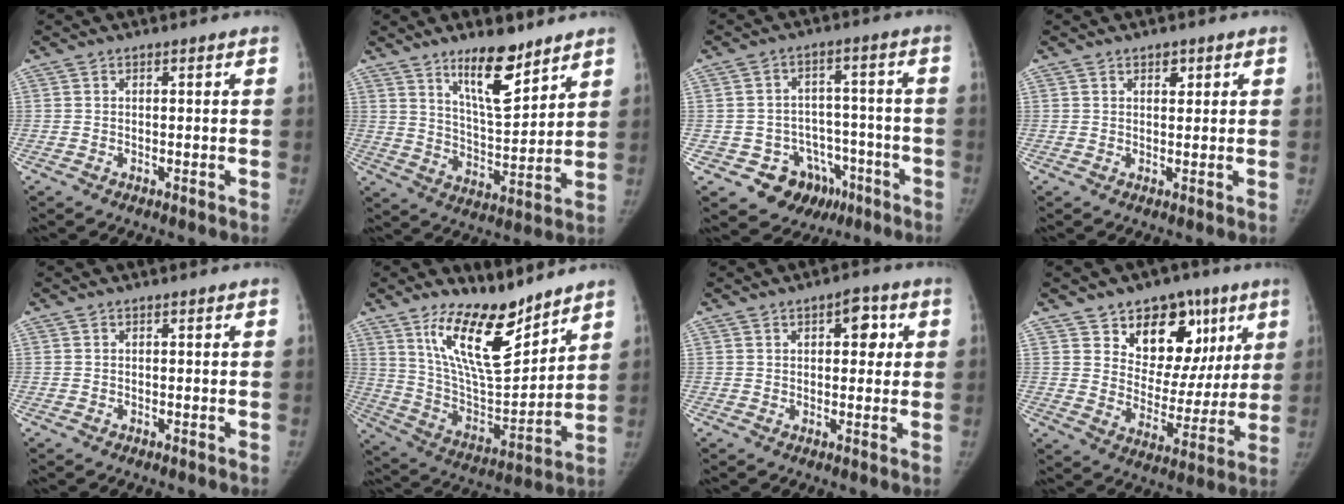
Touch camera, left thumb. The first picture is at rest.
{"total": 11.8, "force": [8.3, 3.6, 7.7], "torque": [-0.108, -0.067, 0.148]}
{"total": 11.2, "force": [-5.9, 9.0, 3.0], "torque": [-0.006, 0.066, -0.074]}
{"total": 1.7, "force": [1.0, 1.1, 1.0], "torque": [-0.004, -0.003, 0.014]}
{"total": 0.0}
{"total": 17.2, "force": [11.9, 5.8, 10.9], "torque": [-0.148, -0.085, 0.226]}
{"total": 5.0, "force": [1.5, 2.8, 3.9], "torque": [-0.027, 0.001, 0.015]}
{"total": 17.1, "force": [8.7, 11.6, 9.0], "torque": [-0.057, -0.030, 0.133]}